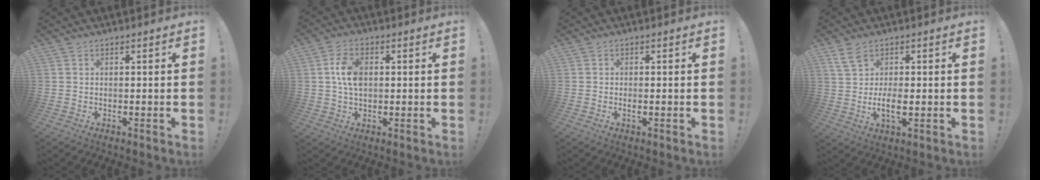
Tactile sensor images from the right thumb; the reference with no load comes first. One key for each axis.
{"total": 7.9, "fx": 0.9, "fy": 5.0, "fz": 6.1, "tx": -0.112, "ty": 0.005, "tz": 0.017}
{"total": 1.1, "fx": -0.1, "fy": 0.0, "fz": 1.1, "tx": -0.010, "ty": -0.005, "tz": -0.003}
{"total": 6.6, "fx": 0.5, "fy": 3.3, "fz": 5.7, "tx": -0.101, "ty": -0.008, "tz": 0.010}